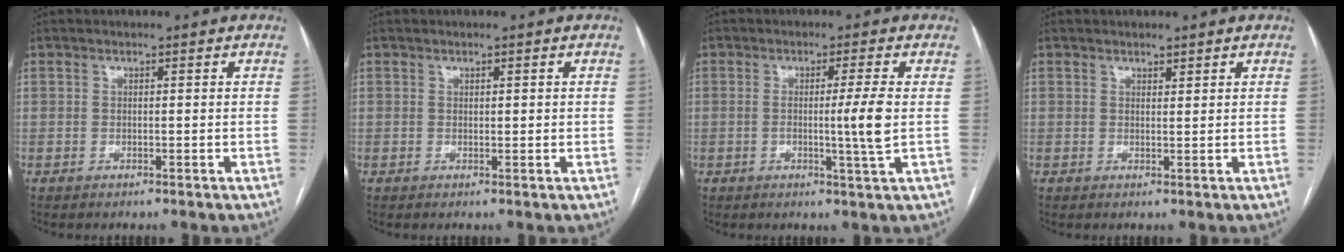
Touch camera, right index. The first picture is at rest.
{"total": 0.7, "force": [0.3, 0.3, 0.6], "torque": [-0.008, -0.001, 0.005]}
{"total": 3.2, "force": [-0.1, -1.0, 3.1], "torque": [-0.050, -0.007, -0.002]}
{"total": 1.0, "force": [0.9, 0.3, 0.4], "torque": [-0.009, 0.000, 0.016]}